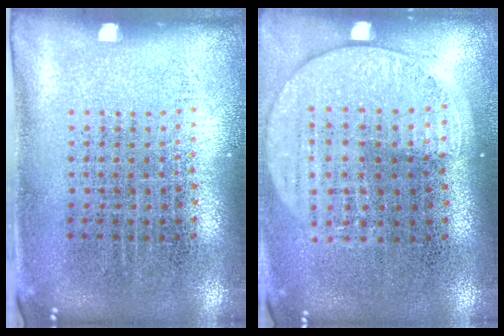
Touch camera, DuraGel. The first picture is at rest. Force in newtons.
{"total": 1.5, "press": 1.4, "slide": 0.5}